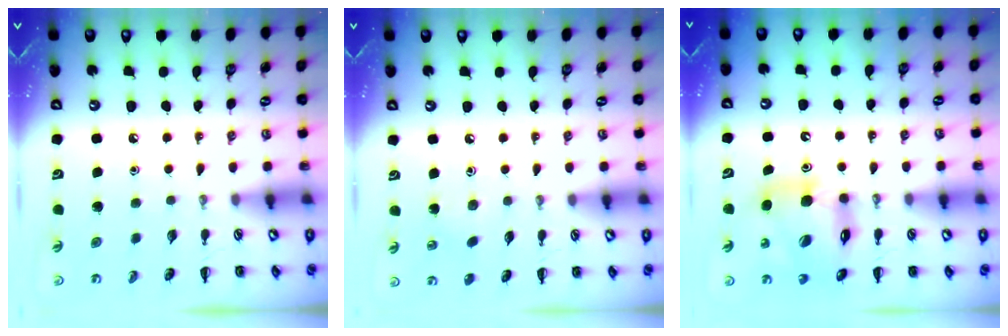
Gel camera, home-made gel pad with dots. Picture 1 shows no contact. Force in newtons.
{"total": 5.3, "press": 5.1, "slide": 1.3}
{"total": 13.3, "press": 12.8, "slide": 3.6}